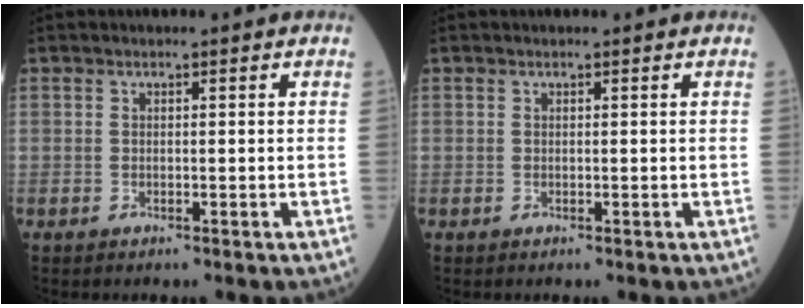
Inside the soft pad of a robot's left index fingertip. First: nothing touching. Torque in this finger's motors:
{"motor_torque": [-0.88, 0.34, -0.49, -0.12]}